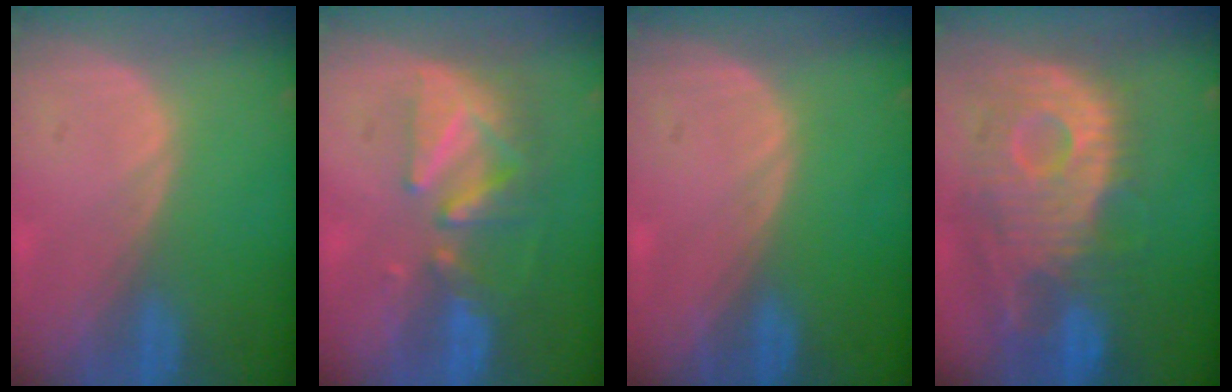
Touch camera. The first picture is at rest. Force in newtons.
{"total": 8.5, "press": 7.8, "slide": 3.4}
{"total": 0.0}
{"total": 12.3, "press": 10.9, "slide": 5.8}